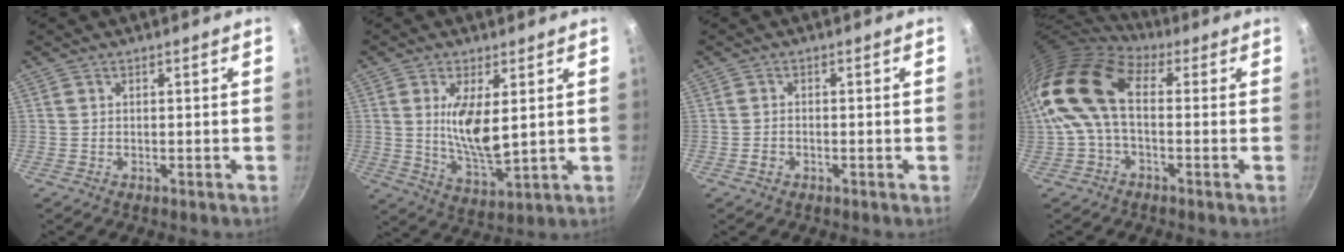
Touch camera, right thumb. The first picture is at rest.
{"total": 9.8, "force": [2.2, 3.7, 8.8], "torque": [-0.160, -0.029, 0.049]}
{"total": 1.2, "force": [-0.8, 0.8, 0.5], "torque": [-0.009, 0.005, -0.016]}
{"total": 15.2, "force": [1.3, 8.8, 12.4], "torque": [-0.245, 0.027, 0.007]}